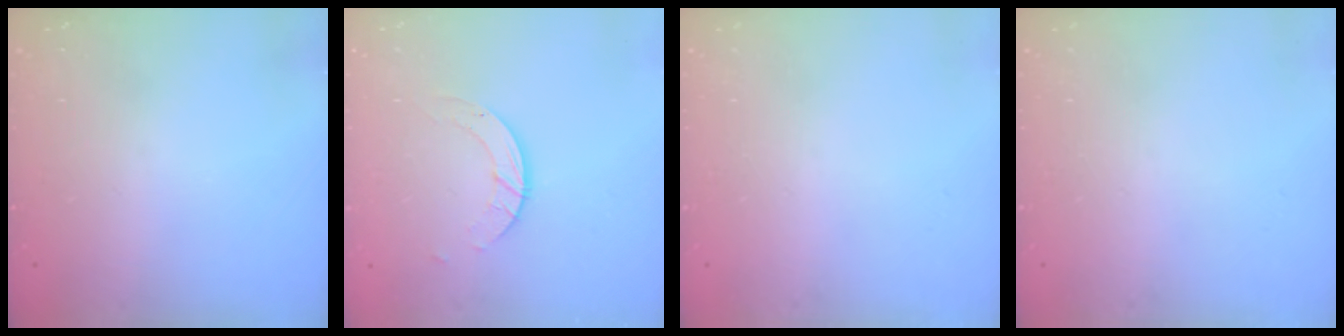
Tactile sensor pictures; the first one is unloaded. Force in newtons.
{"total": 3.6, "press": 3.6, "slide": 0.2}
{"total": 0.0}
{"total": 0.0}